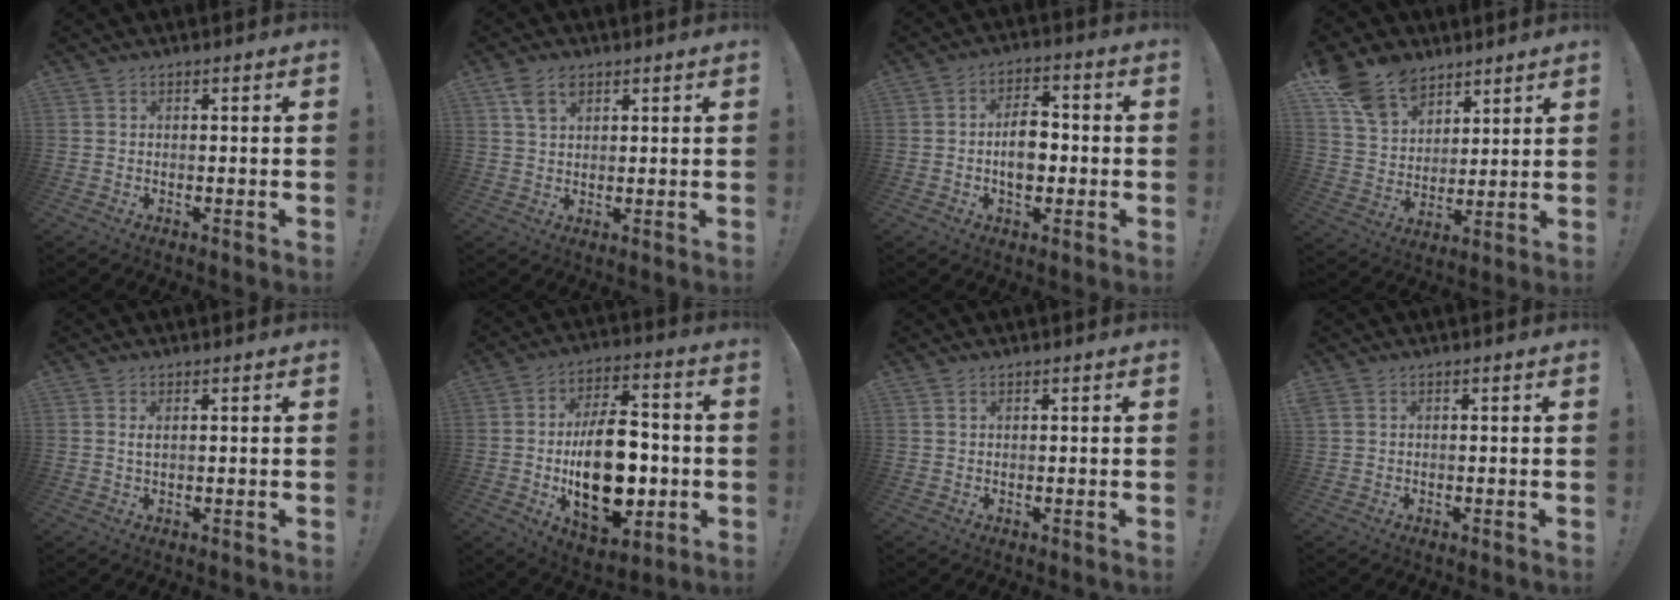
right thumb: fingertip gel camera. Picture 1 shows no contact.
{"total": 5.4, "force": [2.9, 3.1, 3.3], "torque": [-0.049, -0.011, 0.054]}
{"total": 8.9, "force": [-1.4, 5.9, 6.6], "torque": [-0.100, 0.008, -0.028]}
{"total": 14.0, "force": [9.5, 9.2, 4.7], "torque": [-0.080, -0.061, 0.186]}
{"total": 1.4, "force": [0.5, 0.2, 1.3], "torque": [-0.028, 0.000, 0.008]}
{"total": 22.7, "force": [-3.2, 13.3, 18.2], "torque": [-0.300, 0.007, -0.044]}
{"total": 0.8, "force": [0.5, 0.3, 0.5], "torque": [-0.012, 0.000, 0.010]}
{"total": 1.2, "force": [0.6, 0.8, 0.7], "torque": [-0.021, 0.005, 0.013]}